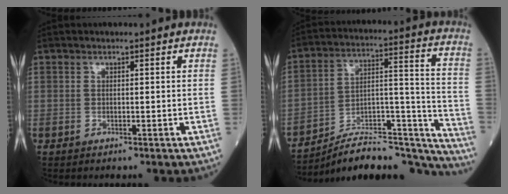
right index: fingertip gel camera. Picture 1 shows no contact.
{"total": 23.1, "force": [-21.7, 3.8, 7.0], "torque": [-0.059, 0.054, -0.323]}